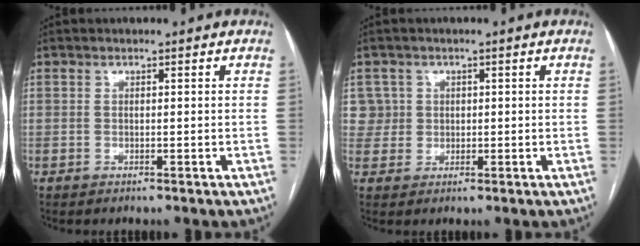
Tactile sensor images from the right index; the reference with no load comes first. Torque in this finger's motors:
{"motor_torque": [0.21, 0.19, 0.12, 0.01]}